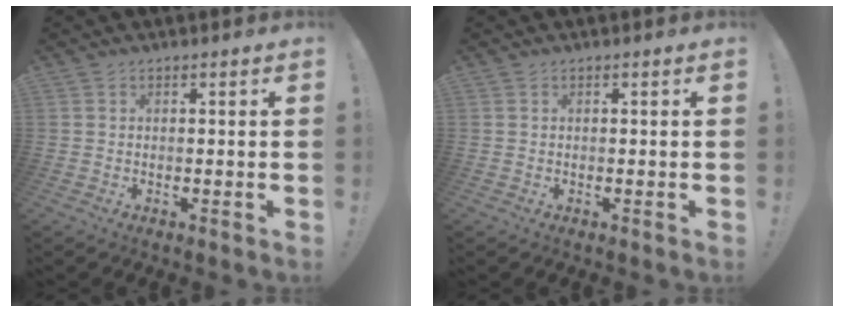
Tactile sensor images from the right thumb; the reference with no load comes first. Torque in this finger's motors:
{"motor_torque": [-0.18, -0.06, 0.07, 0.00, 0.06]}